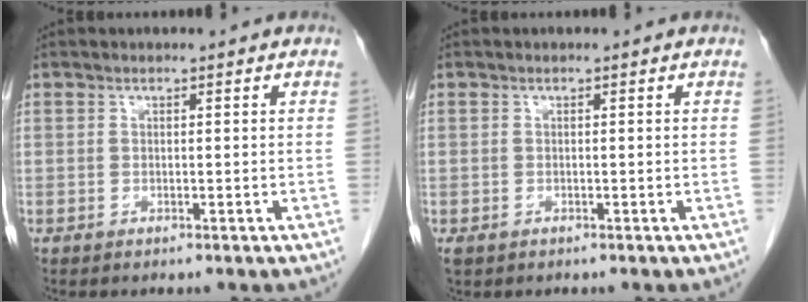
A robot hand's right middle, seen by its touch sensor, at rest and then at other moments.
{"total": 0.8, "force": [-0.3, 0.7, 0.4], "torque": [-0.009, 0.001, 0.000]}